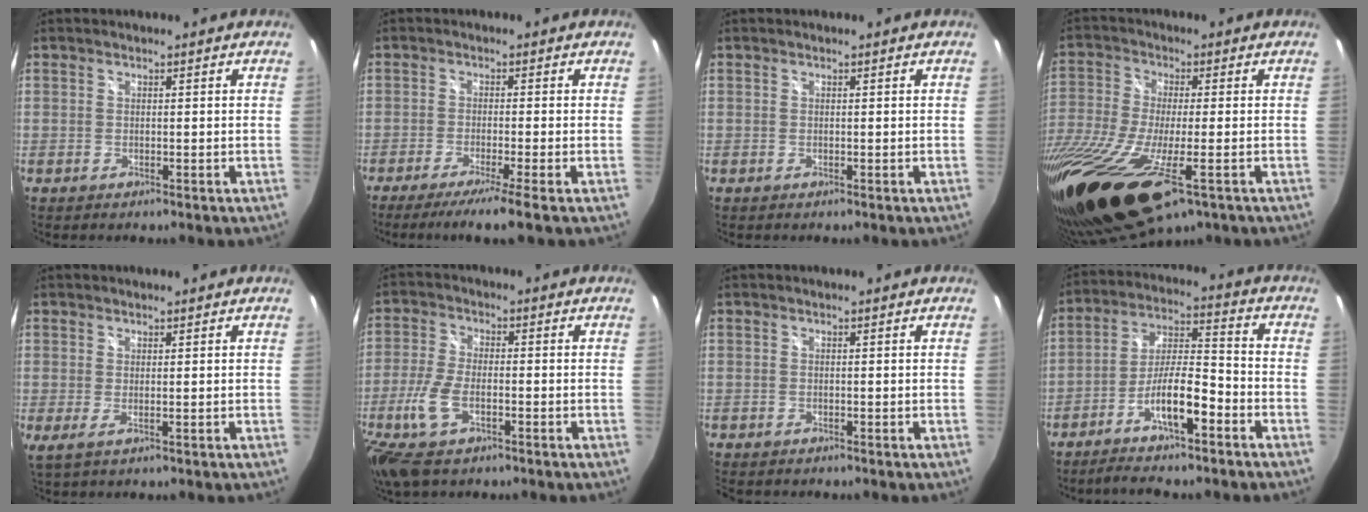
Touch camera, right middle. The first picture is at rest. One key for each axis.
{"total": 7.5, "fx": -5.6, "fy": -1.1, "fz": 4.8, "tx": -0.099, "ty": -0.029, "tz": -0.094}
{"total": 0.0}
{"total": 25.2, "fx": -12.2, "fy": 8.7, "fz": 20.2, "tx": -0.438, "ty": -0.094, "tz": -0.216}
{"total": 1.9, "fx": 0.1, "fy": 0.1, "fz": 1.9, "tx": -0.035, "ty": -0.006, "tz": 0.002}
{"total": 10.5, "fx": -5.0, "fy": 4.8, "fz": 7.9, "tx": -0.182, "ty": -0.016, "tz": -0.096}
{"total": 0.9, "fx": -0.8, "fy": 0.3, "fz": 0.2, "tx": -0.008, "ty": -0.003, "tz": -0.014}
{"total": 10.7, "fx": -6.5, "fy": 2.0, "fz": 8.2, "tx": -0.171, "ty": 0.006, "tz": -0.114}